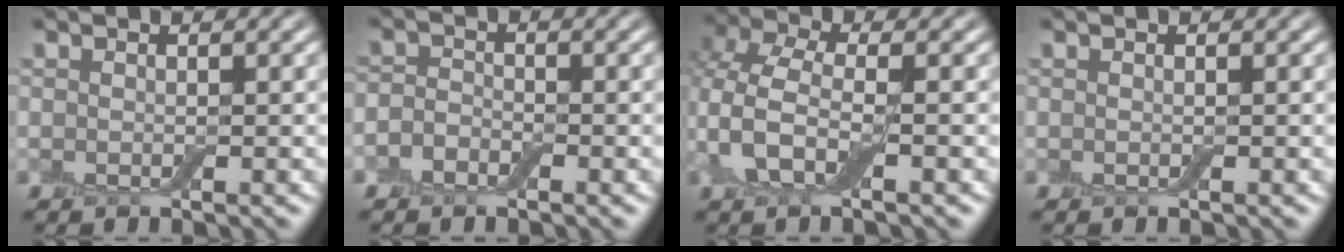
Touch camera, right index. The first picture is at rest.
{"total": 1.9, "force": [-1.1, 1.3, 0.9], "torque": [-0.010, 0.002, -0.032]}
{"total": 4.5, "force": [-0.2, 2.3, 3.9], "torque": [-0.089, 0.006, -0.013]}
{"total": 0.0}